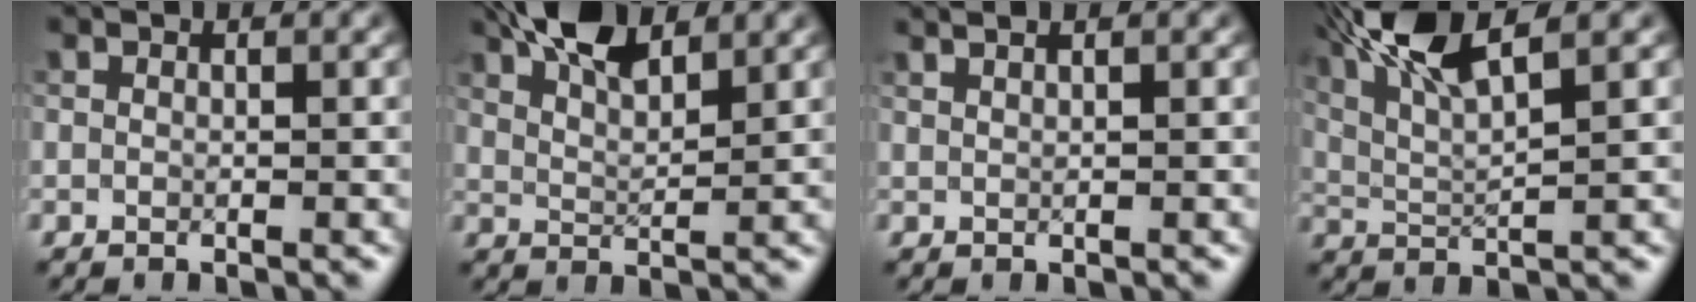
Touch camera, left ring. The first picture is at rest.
{"total": 5.9, "force": [4.1, 2.0, 3.7], "torque": [-0.070, 0.012, 0.069]}
{"total": 0.8, "force": [0.6, -0.1, 0.5], "torque": [-0.013, -0.003, 0.009]}
{"total": 6.9, "force": [4.3, 1.4, 5.2], "torque": [-0.103, 0.016, 0.083]}